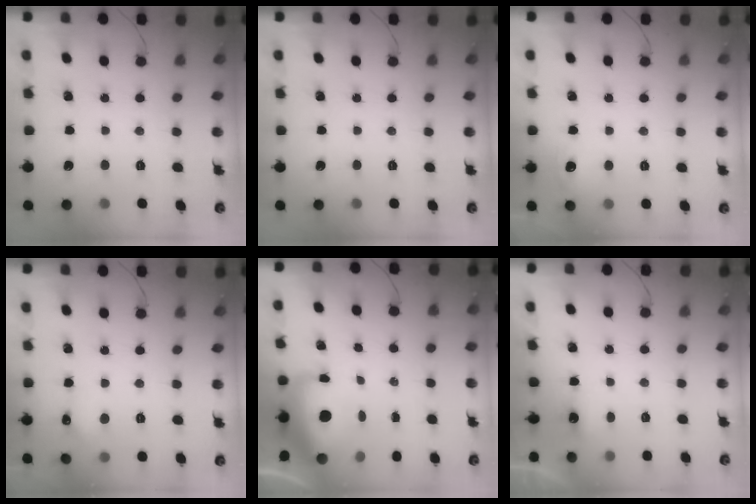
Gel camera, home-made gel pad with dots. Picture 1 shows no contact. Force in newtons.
{"total": 0.0}
{"total": 5.3, "press": 5.0, "slide": 1.7}
{"total": 5.4, "press": 5.1, "slide": 1.9}
{"total": 12.6, "press": 12.2, "slide": 3.2}
{"total": 2.4, "press": 2.3, "slide": 0.6}